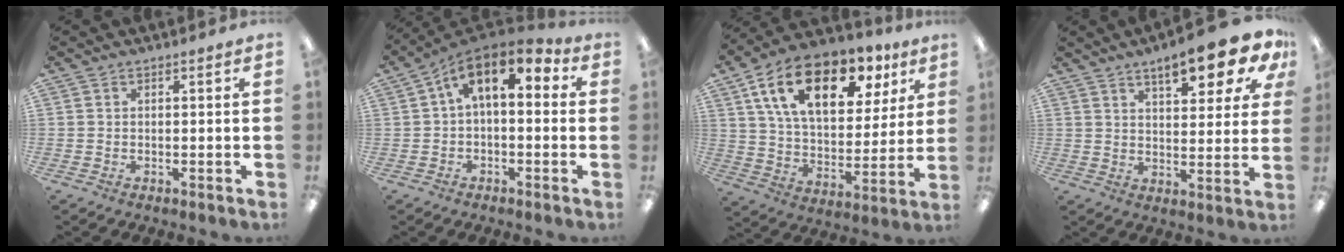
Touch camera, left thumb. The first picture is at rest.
{"total": 10.0, "force": [3.9, 4.8, 7.9], "torque": [-0.142, -0.015, 0.071]}
{"total": 20.6, "force": [10.9, 11.0, 13.5], "torque": [-0.231, -0.034, 0.187]}
{"total": 12.8, "force": [8.3, 4.1, 8.8], "torque": [-0.123, -0.038, 0.133]}